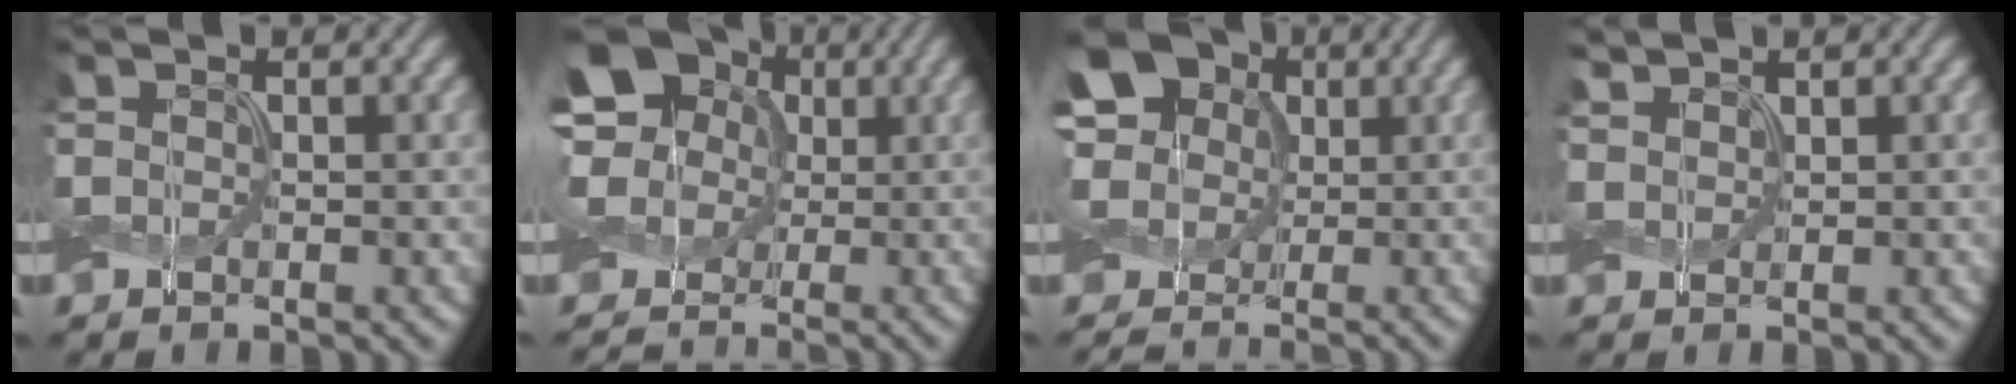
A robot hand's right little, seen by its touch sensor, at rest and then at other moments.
{"total": 11.1, "force": [2.3, 9.7, 5.0], "torque": [-0.150, 0.035, 0.005]}
{"total": 13.1, "force": [3.0, 11.3, 5.7], "torque": [-0.171, 0.044, 0.019]}
{"total": 1.8, "force": [1.6, 0.5, 0.6], "torque": [-0.015, 0.007, 0.033]}